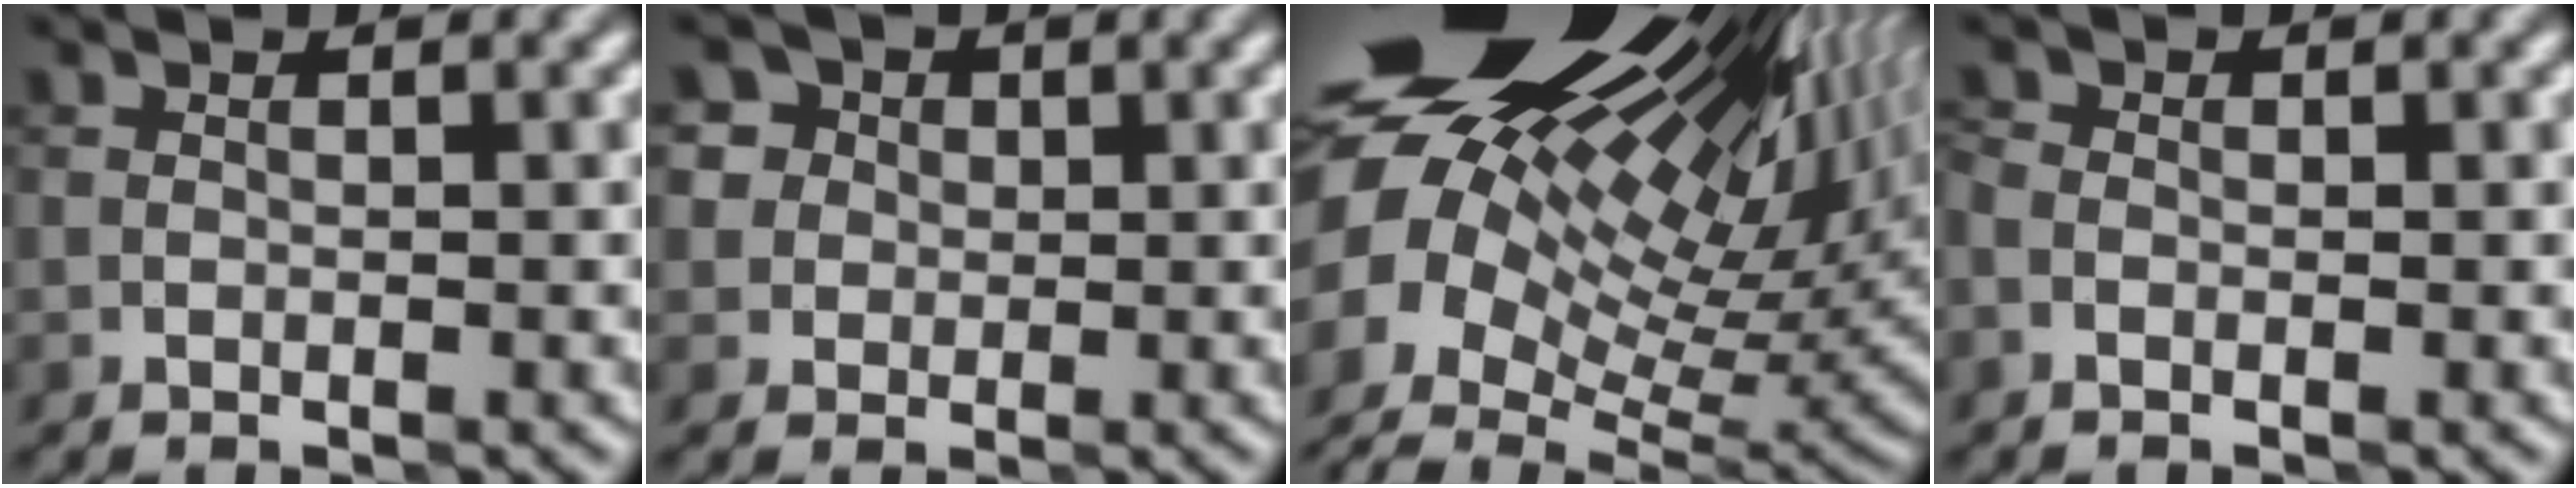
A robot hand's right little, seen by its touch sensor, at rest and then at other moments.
{"total": 3.8, "force": [1.6, 3.4, 0.7], "torque": [0.014, 0.021, 0.017]}
{"total": 18.7, "force": [7.1, 9.5, 14.5], "torque": [-0.260, 0.023, 0.161]}
{"total": 0.7, "force": [-0.4, 0.5, 0.4], "torque": [-0.012, -0.001, -0.009]}